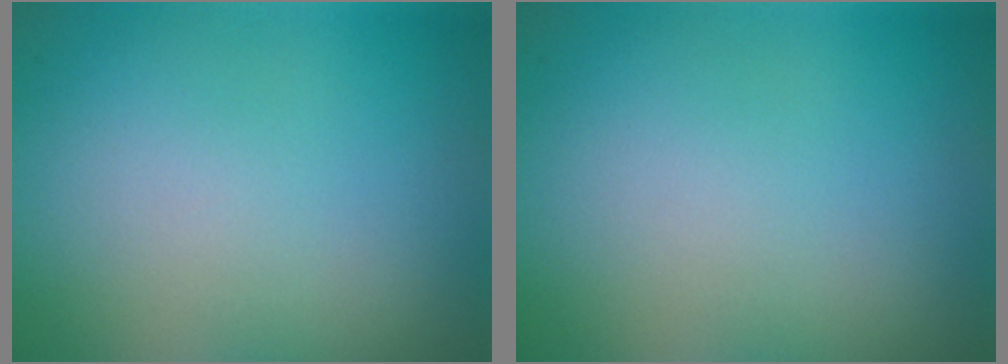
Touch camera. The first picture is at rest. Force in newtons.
{"total": 0.0}